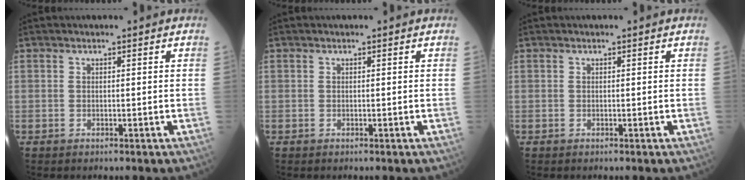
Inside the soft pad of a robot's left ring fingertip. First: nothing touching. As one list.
[{"total": 0.0}, {"total": 0.0}]